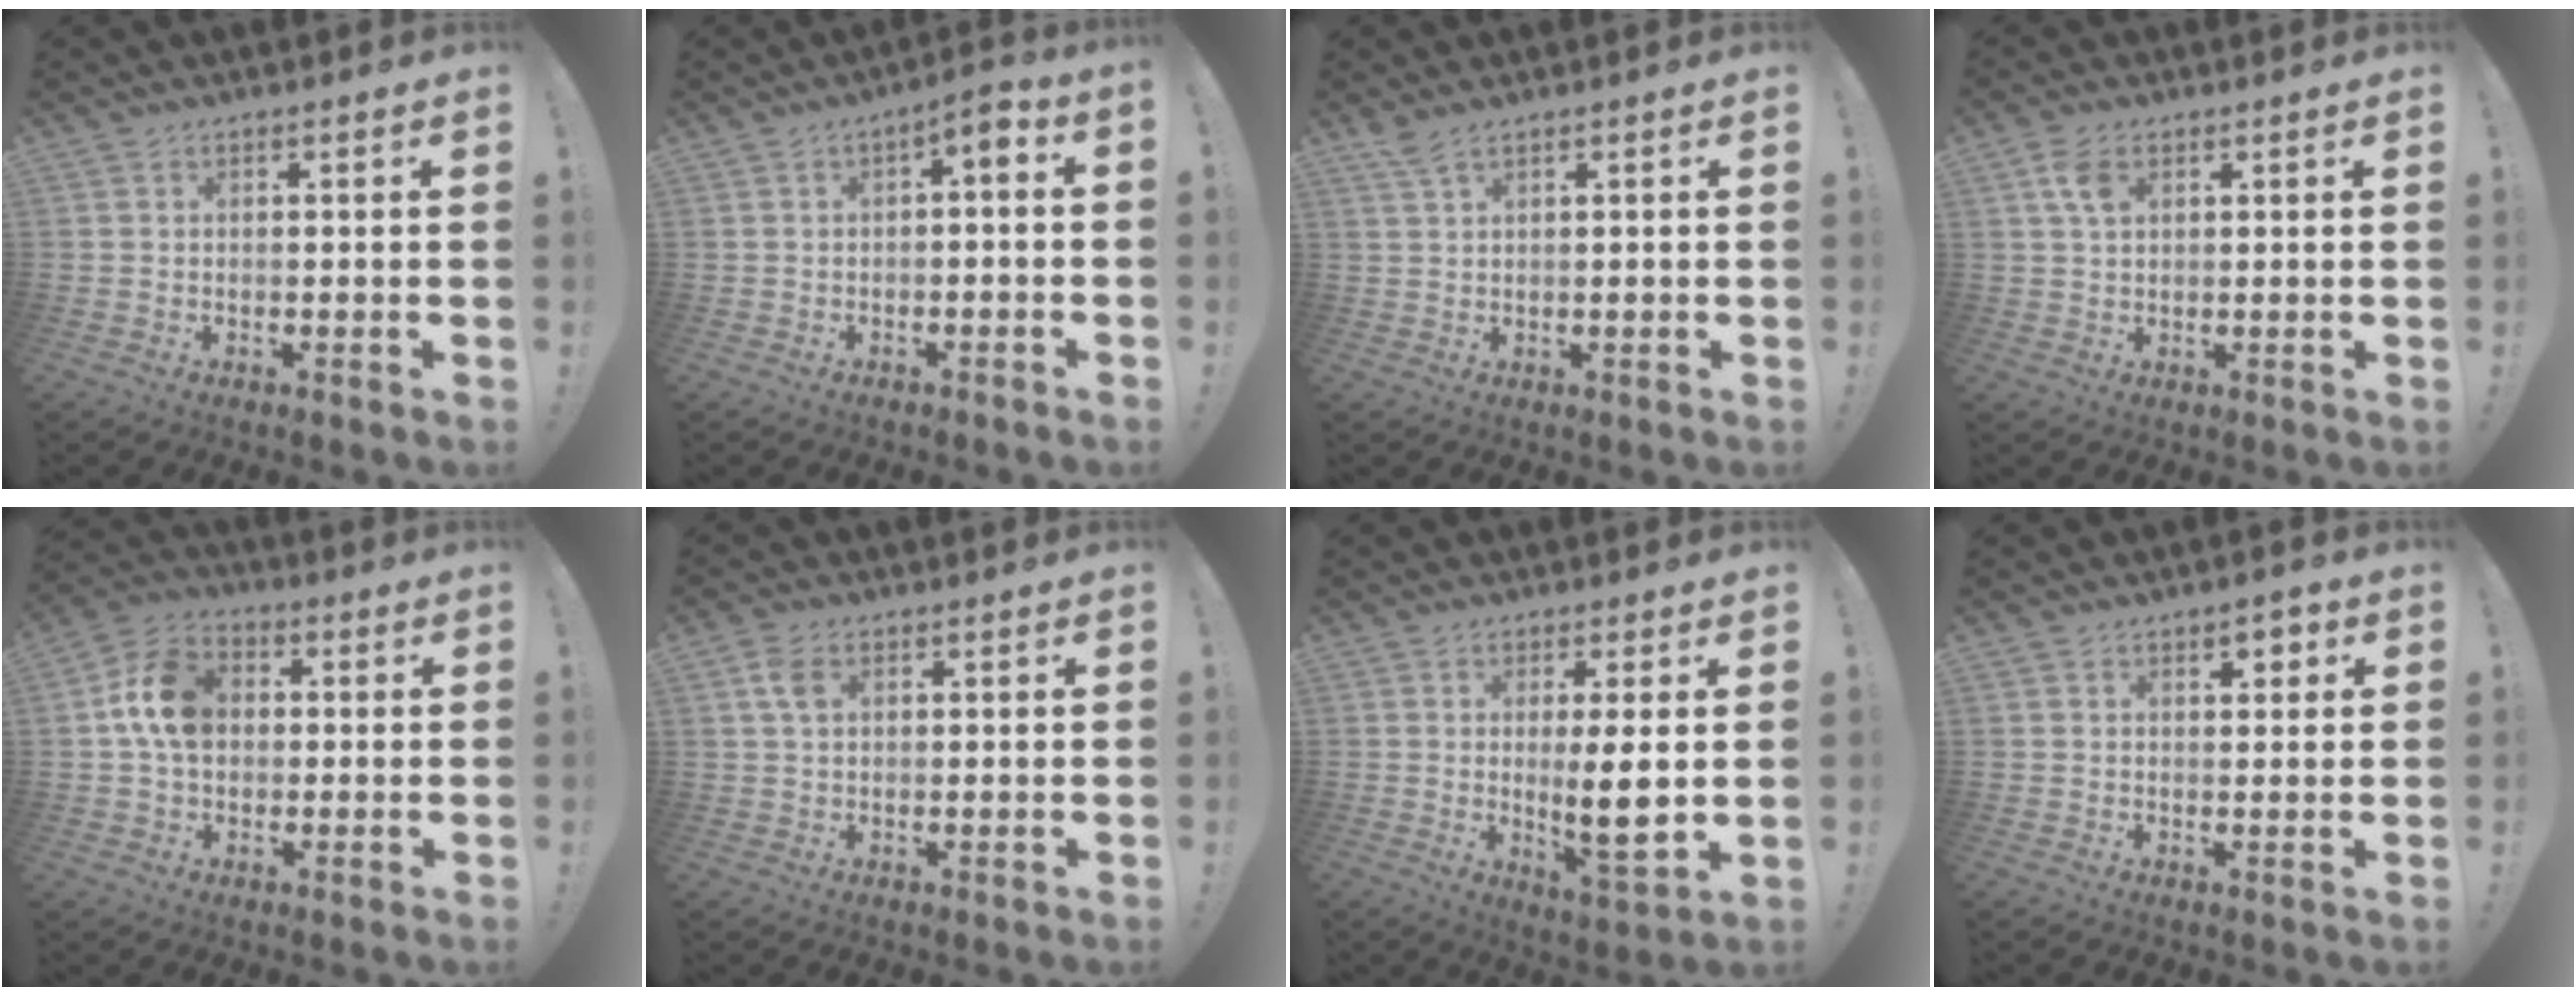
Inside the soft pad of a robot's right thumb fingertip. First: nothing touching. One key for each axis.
{"total": 3.8, "fx": -1.5, "fy": 1.1, "fz": 3.3, "tx": -0.048, "ty": 0.003, "tz": -0.027}
{"total": 2.5, "fx": 1.9, "fy": 0.4, "fz": 1.6, "tx": -0.042, "ty": -0.007, "tz": 0.037}
{"total": 5.2, "fx": 2.1, "fy": 3.1, "fz": 3.7, "tx": -0.058, "ty": -0.001, "tz": 0.039}
{"total": 12.5, "fx": 1.7, "fy": 9.3, "fz": 8.2, "tx": -0.143, "ty": 0.015, "tz": 0.037}
{"total": 4.5, "fx": 1.6, "fy": 2.8, "fz": 3.2, "tx": -0.056, "ty": 0.002, "tz": 0.030}
{"total": 9.4, "fx": 0.7, "fy": 1.3, "fz": 9.3, "tx": -0.145, "ty": -0.018, "tz": 0.008}
{"total": 3.1, "fx": 1.5, "fy": 1.6, "fz": 2.2, "tx": -0.024, "ty": -0.004, "tz": 0.020}